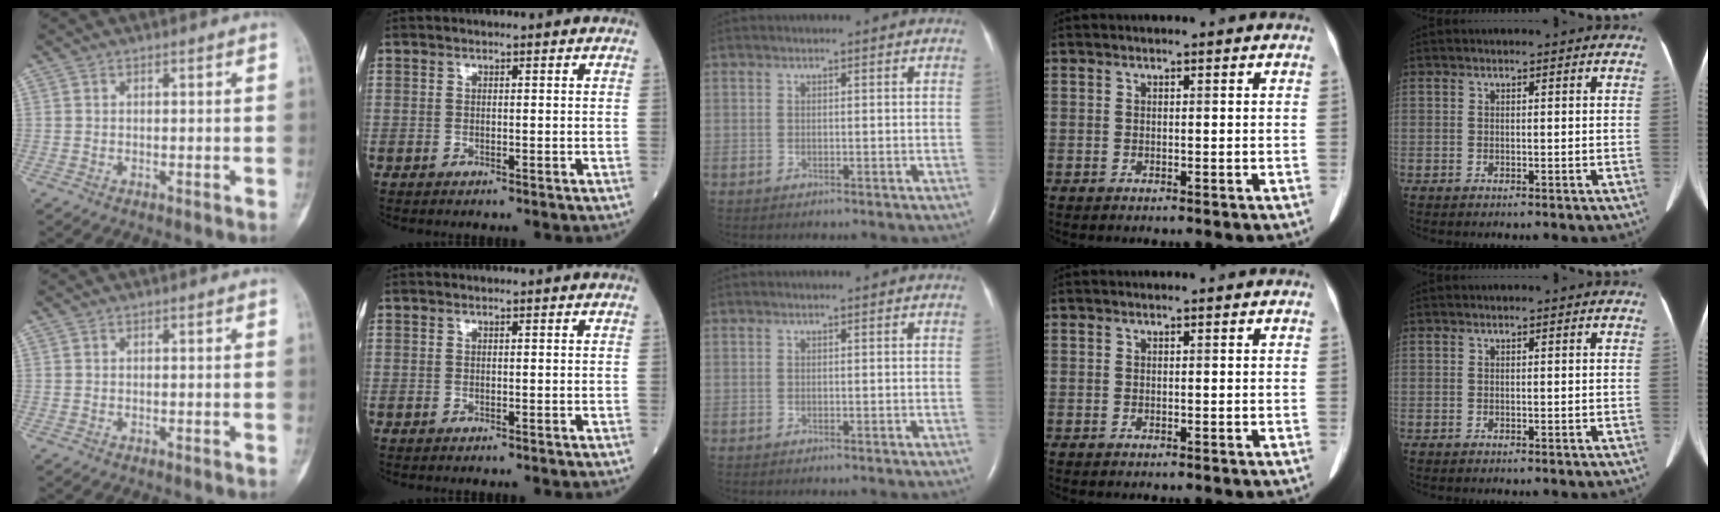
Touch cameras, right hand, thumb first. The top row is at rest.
{}